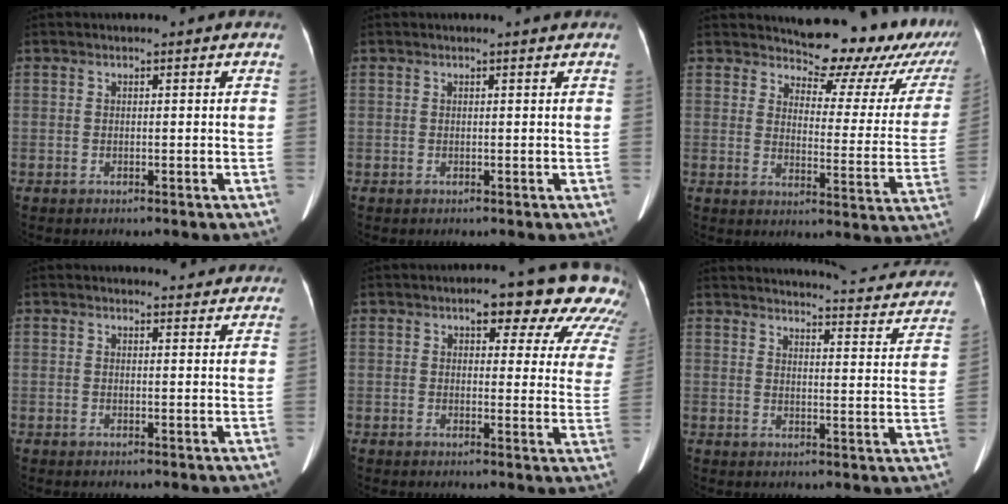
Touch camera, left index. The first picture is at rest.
{"total": 0.7, "force": [0.7, -0.1, 0.1], "torque": [-0.009, -0.003, 0.009]}
{"total": 12.8, "force": [11.9, 4.7, 0.6], "torque": [0.034, -0.037, 0.096]}
{"total": 5.1, "force": [4.9, 1.4, 0.6], "torque": [0.002, 0.000, 0.043]}
{"total": 14.0, "force": [10.8, 4.9, 7.4], "torque": [-0.055, 0.003, 0.102]}
{"total": 23.2, "force": [21.9, 3.6, 6.8], "torque": [-0.075, -0.063, 0.238]}